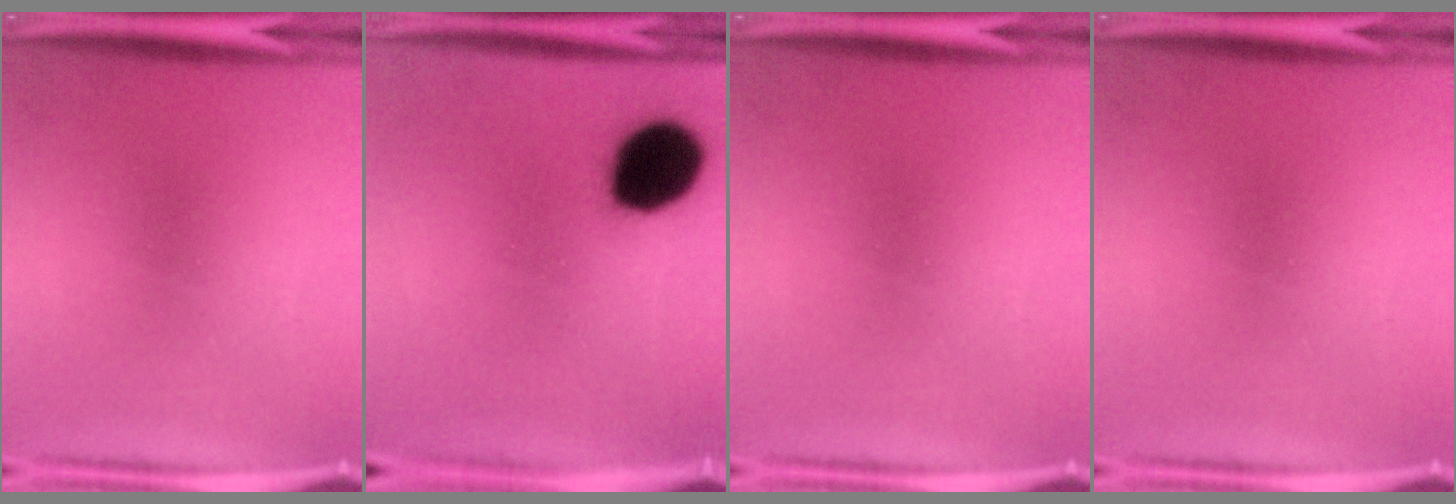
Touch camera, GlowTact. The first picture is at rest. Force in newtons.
{"total": 17.7}
{"total": 0.0}
{"total": 0.0}